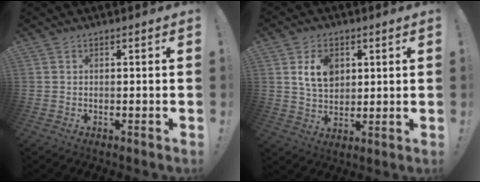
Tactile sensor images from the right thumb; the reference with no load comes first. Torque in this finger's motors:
{"motor_torque": [1.35, 1.30, 0.26, -0.14, 0.00]}